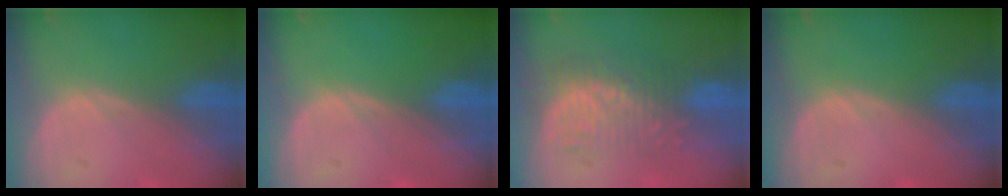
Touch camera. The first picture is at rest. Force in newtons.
{"total": 0.0}
{"total": 9.0, "press": 8.4, "slide": 3.3}
{"total": 0.0}